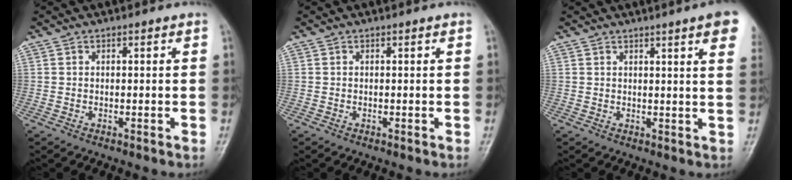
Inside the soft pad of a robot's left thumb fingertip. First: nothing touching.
{"total": 0.0}
{"total": 8.6, "force": [5.1, 0.6, 6.9], "torque": [-0.073, -0.008, 0.049]}